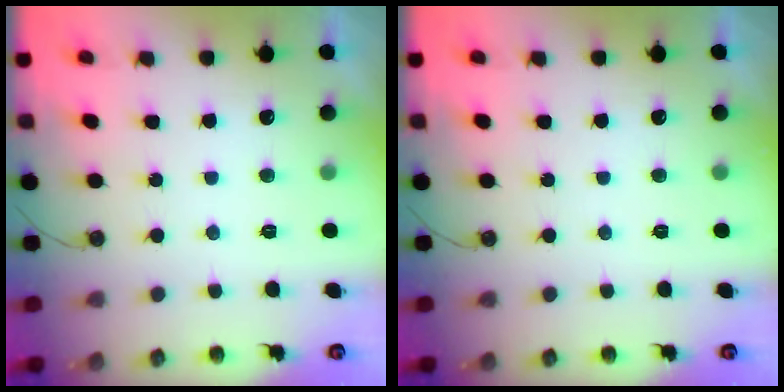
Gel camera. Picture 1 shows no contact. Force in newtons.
{"total": 0.0}